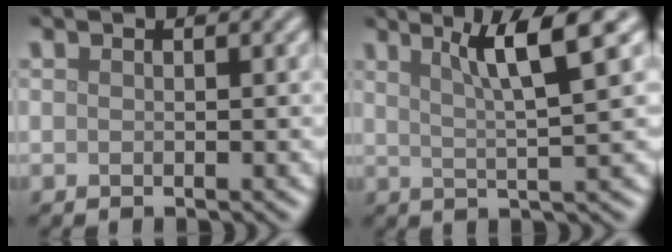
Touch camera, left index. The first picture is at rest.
{"total": 5.8, "force": [2.8, 0.6, 5.0], "torque": [-0.080, 0.006, 0.048]}